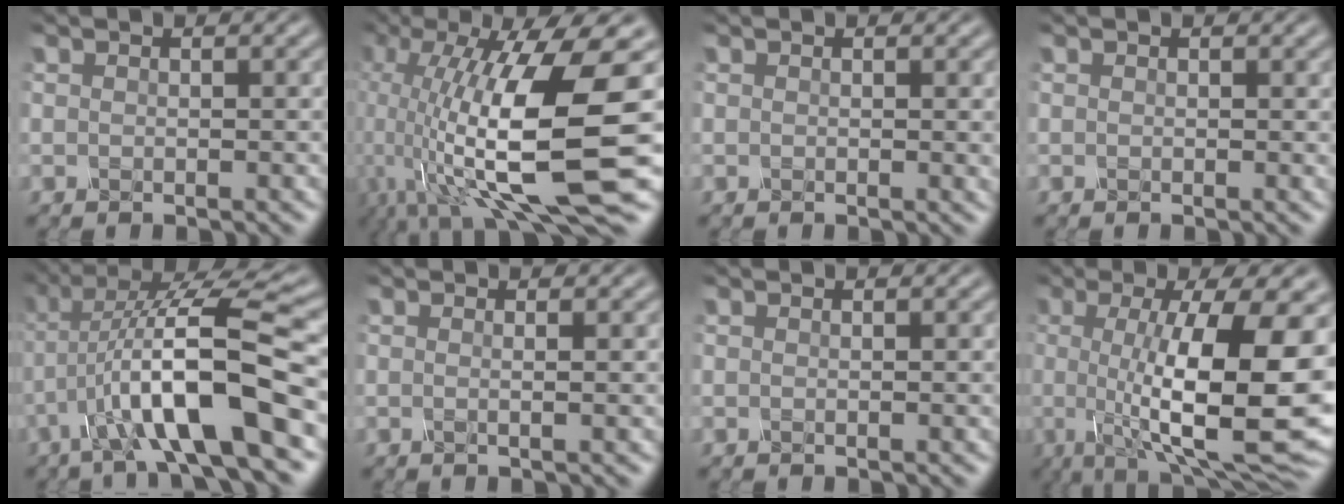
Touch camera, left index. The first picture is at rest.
{"total": 16.3, "force": [-1.1, 4.4, 15.6], "torque": [-0.298, 0.000, -0.007]}
{"total": 0.8, "force": [0.3, 0.3, 0.7], "torque": [-0.004, 0.000, 0.003]}
{"total": 0.0}
{"total": 10.9, "force": [-3.0, 2.4, 10.1], "torque": [-0.174, 0.013, -0.056]}
{"total": 1.4, "force": [0.1, 0.6, 1.2], "torque": [-0.013, -0.001, -0.018]}
{"total": 0.0}
{"total": 14.4, "force": [-0.5, 4.1, 13.8], "torque": [-0.183, -0.009, -0.009]}